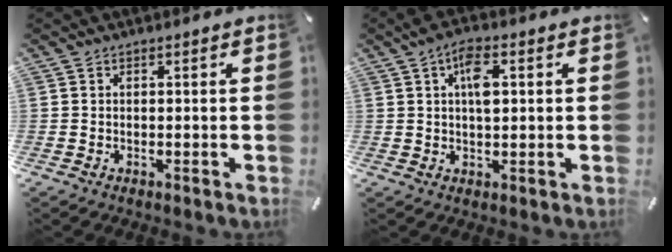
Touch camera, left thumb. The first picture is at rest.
{"total": 6.5, "force": [1.9, 2.9, 5.4], "torque": [-0.098, 0.004, 0.028]}